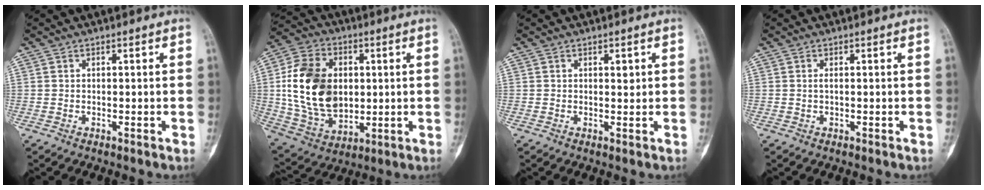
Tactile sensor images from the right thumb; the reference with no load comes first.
{"total": 19.7, "force": [1.8, 13.9, 13.8], "torque": [-0.231, -0.003, 0.043]}
{"total": 1.4, "force": [0.5, 0.7, 1.1], "torque": [-0.006, -0.001, 0.007]}
{"total": 0.6, "force": [0.0, 0.2, 0.6], "torque": [-0.015, -0.001, 0.000]}